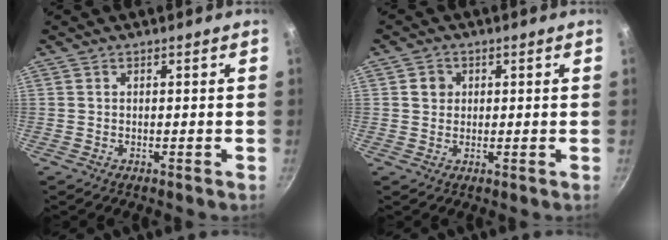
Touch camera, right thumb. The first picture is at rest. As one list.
[{"total": 2.8, "force": [0.6, 2.6, 0.9], "torque": [-0.001, 0.004, 0.008]}]